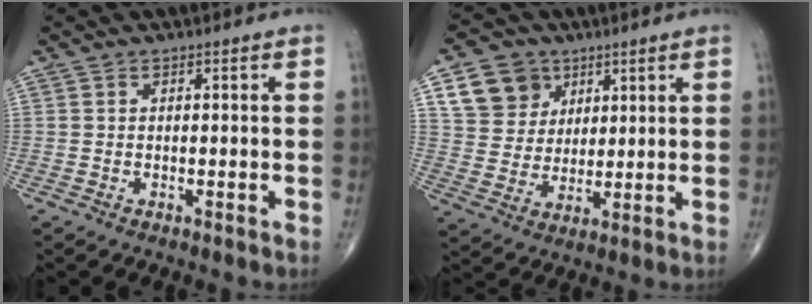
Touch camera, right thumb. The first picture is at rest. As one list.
[{"total": 10.8, "force": [5.0, 8.9, 3.5], "torque": [-0.035, -0.015, 0.096]}]